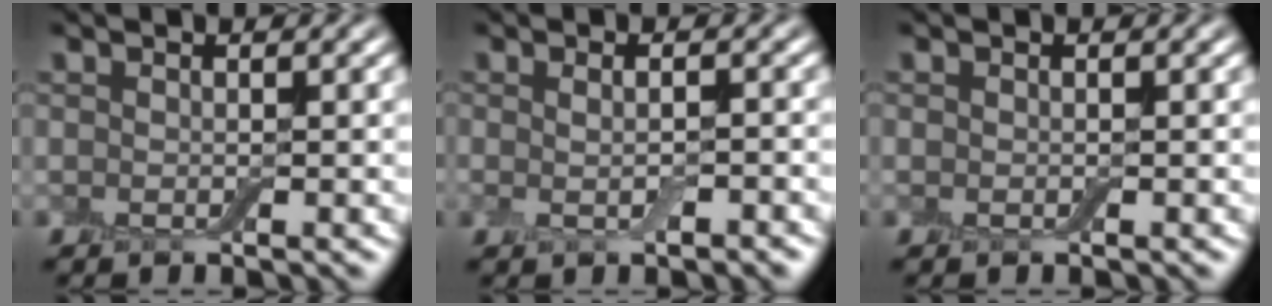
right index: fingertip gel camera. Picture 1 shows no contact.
{"total": 1.7, "force": [-0.1, 0.4, 1.7], "torque": [-0.036, -0.004, -0.003]}
{"total": 0.0}